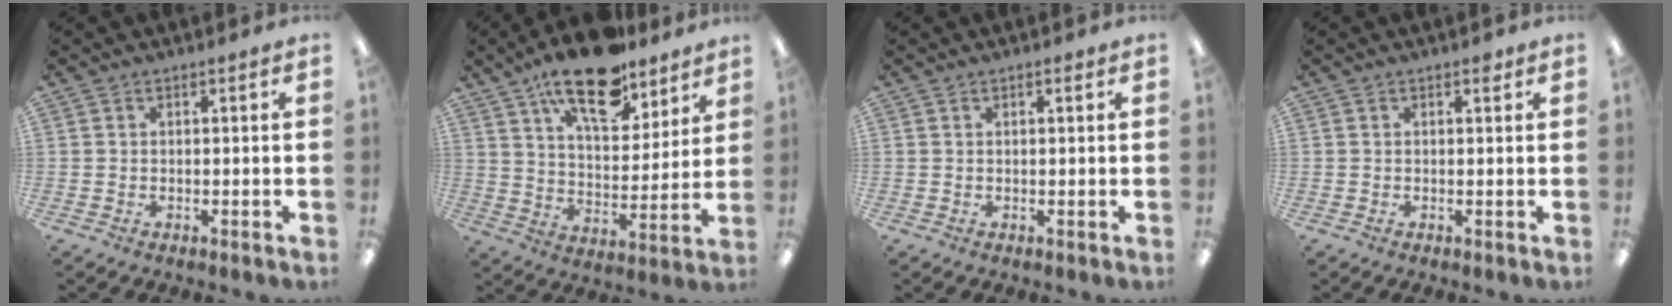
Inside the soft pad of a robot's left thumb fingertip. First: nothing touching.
{"total": 18.9, "force": [13.7, 7.8, 10.5], "torque": [-0.170, -0.073, 0.231]}
{"total": 0.9, "force": [0.5, 0.2, 0.7], "torque": [-0.015, 0.002, 0.009]}
{"total": 1.3, "force": [0.7, 0.6, 0.8], "torque": [-0.001, -0.004, 0.009]}